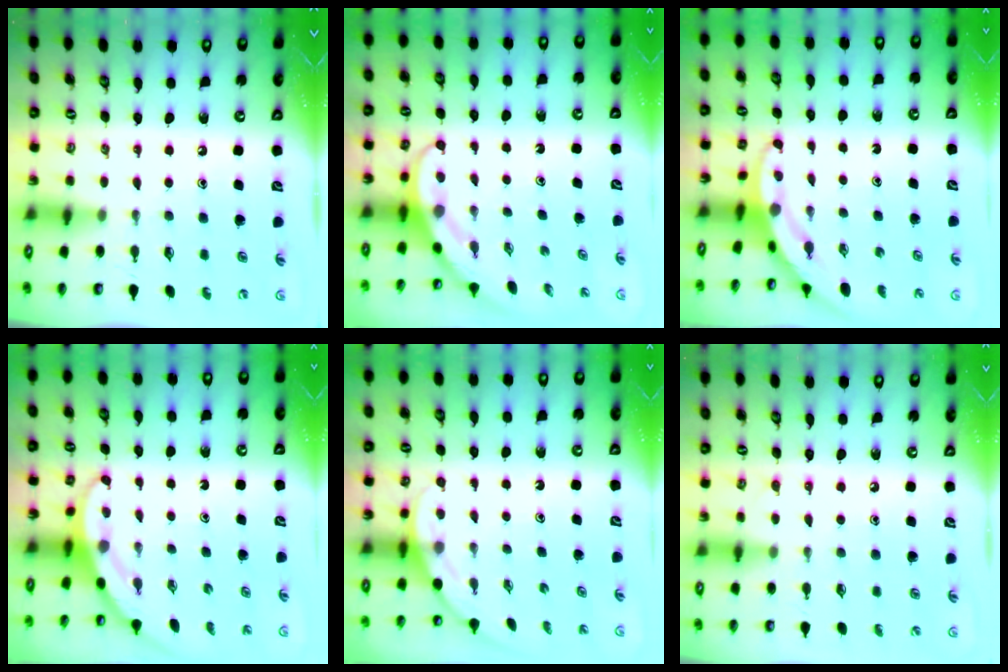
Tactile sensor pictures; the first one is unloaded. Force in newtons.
{"total": 4.0, "press": 4.0, "slide": 0.3}
{"total": 2.8, "press": 2.8, "slide": 0.3}
{"total": 3.2, "press": 3.2, "slide": 0.1}
{"total": 3.3, "press": 3.3, "slide": 0.2}
{"total": 6.4, "press": 6.4, "slide": 0.9}